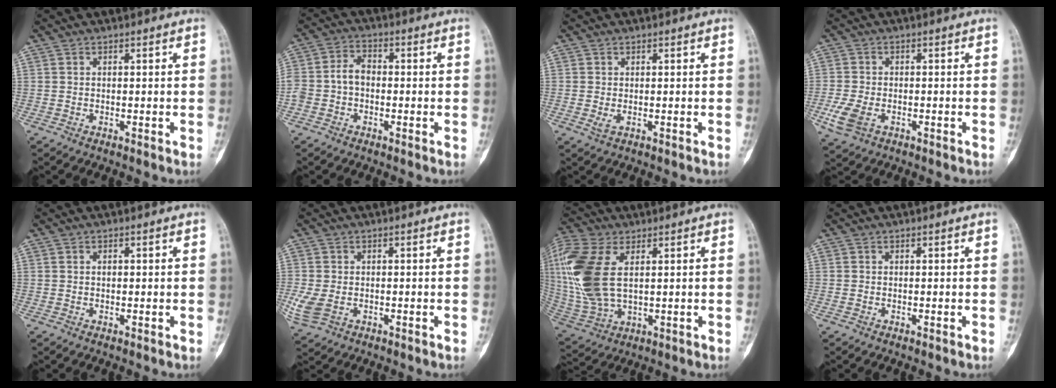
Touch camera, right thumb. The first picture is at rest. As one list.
[{"total": 5.8, "force": [-1.0, 4.3, 3.8], "torque": [-0.069, 0.024, -0.024]}, {"total": 0.9, "force": [-0.1, 0.4, 0.8], "torque": [-0.018, -0.002, 0.001]}, {"total": 5.2, "force": [-2.0, 3.2, 3.7], "torque": [-0.091, 0.000, -0.037]}, {"total": 0.8, "force": [0.2, 0.5, 0.6], "torque": [-0.011, 0.001, 0.003]}, {"total": 4.8, "force": [-1.1, 3.2, 3.4], "torque": [-0.091, -0.003, -0.018]}, {"total": 18.1, "force": [3.8, 9.8, 14.7], "torque": [-0.351, -0.009, 0.078]}, {"total": 0.0}]